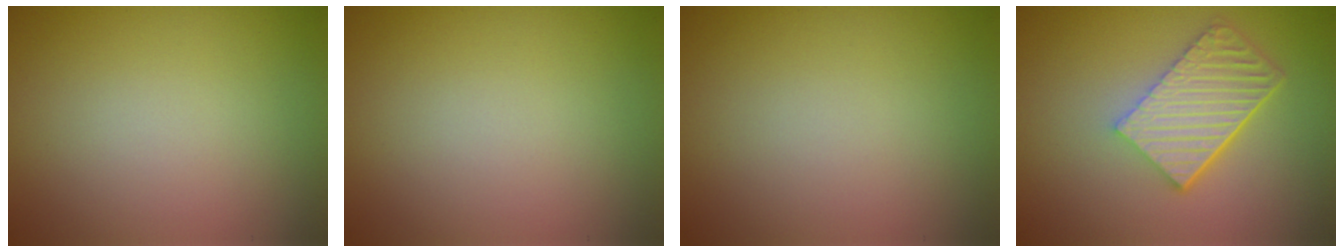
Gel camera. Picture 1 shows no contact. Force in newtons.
{"total": 0.0}
{"total": 0.0}
{"total": 5.7, "press": 3.9, "slide": 4.1}